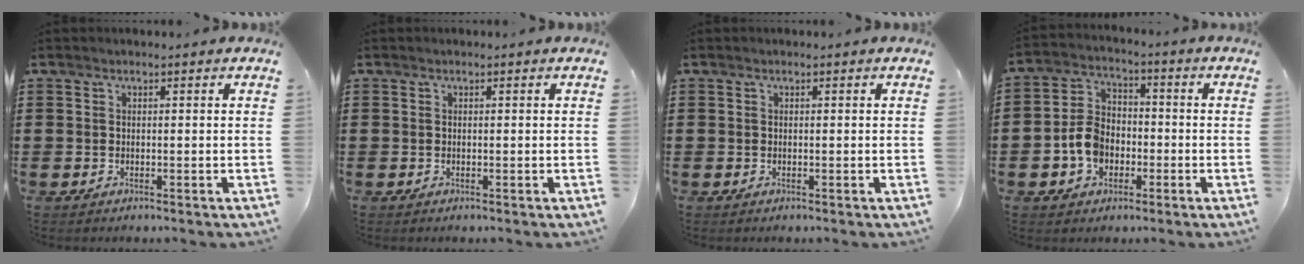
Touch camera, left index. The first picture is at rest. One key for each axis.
{"total": 0.0}
{"total": 0.0}
{"total": 6.7, "fx": -2.4, "fy": 5.1, "fz": 3.6, "tx": -0.088, "ty": 0.013, "tz": -0.048}